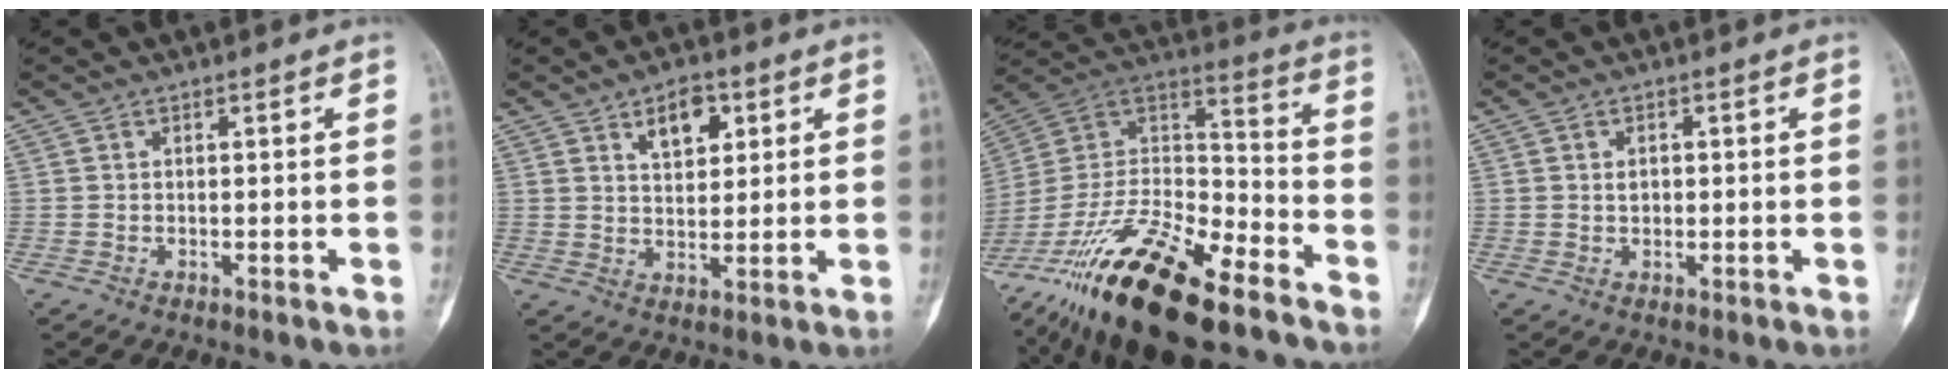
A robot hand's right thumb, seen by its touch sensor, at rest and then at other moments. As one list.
[{"total": 6.6, "force": [3.1, 3.9, 4.3], "torque": [-0.038, -0.015, 0.048]}, {"total": 29.0, "force": [-19.5, 10.1, 19.0], "torque": [-0.360, 0.049, -0.347]}, {"total": 2.0, "force": [0.1, 1.7, 1.0], "torque": [-0.002, 0.004, 0.002]}]